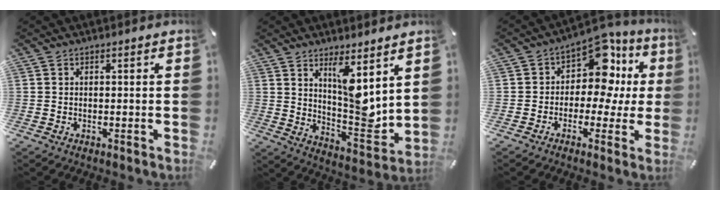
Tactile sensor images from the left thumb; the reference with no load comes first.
{"total": 10.2, "force": [5.9, 3.9, 7.3], "torque": [-0.103, -0.057, 0.104]}
{"total": 12.2, "force": [4.2, 7.8, 8.4], "torque": [-0.123, -0.033, 0.072]}